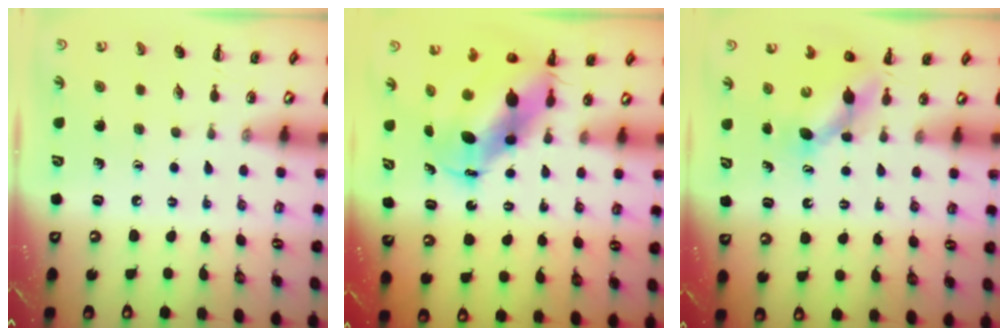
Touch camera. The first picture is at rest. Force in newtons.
{"total": 8.9, "press": 8.6, "slide": 2.3}
{"total": 5.2, "press": 5.2, "slide": 0.6}